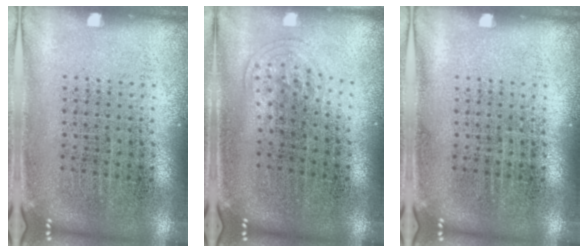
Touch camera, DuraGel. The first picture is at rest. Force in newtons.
{"total": 1.0, "press": 0.6, "slide": 0.8}
{"total": 0.0}